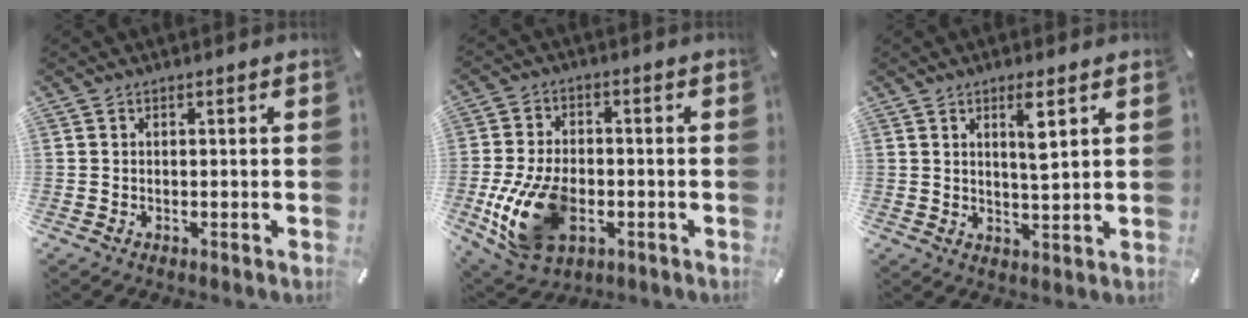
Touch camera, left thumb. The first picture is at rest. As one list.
[{"total": 16.1, "force": [-4.1, 10.5, 11.4], "torque": [-0.238, 0.004, -0.068]}, {"total": 5.6, "force": [2.5, 0.9, 4.9], "torque": [-0.088, -0.005, 0.037]}]